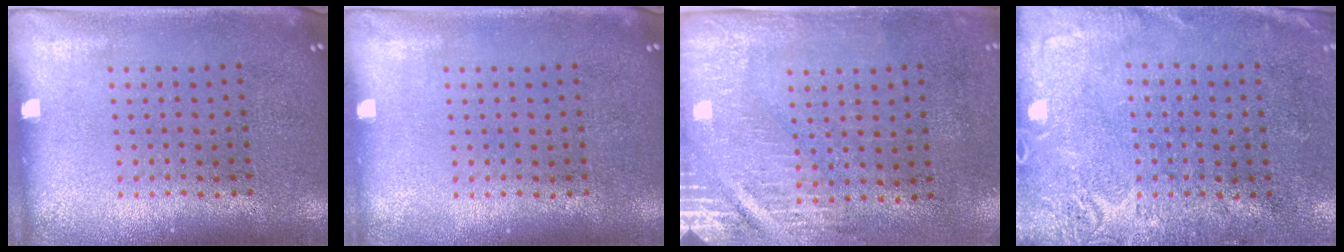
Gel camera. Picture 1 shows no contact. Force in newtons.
{"total": 0.0}
{"total": 2.9, "press": 2.5, "slide": 1.4}
{"total": 2.7, "press": 2.4, "slide": 1.3}